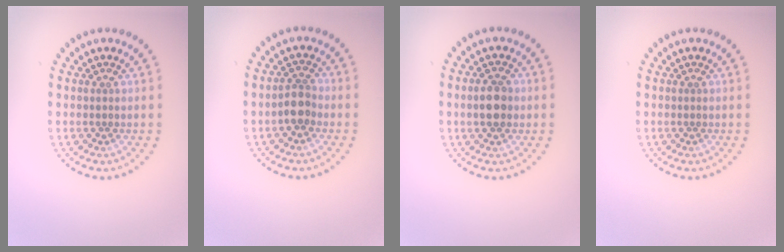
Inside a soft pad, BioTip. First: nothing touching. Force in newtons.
{"total": 2.1, "press": 1.9, "slide": 1.0}
{"total": 3.3, "press": 3.3, "slide": 0.1}
{"total": 0.0}